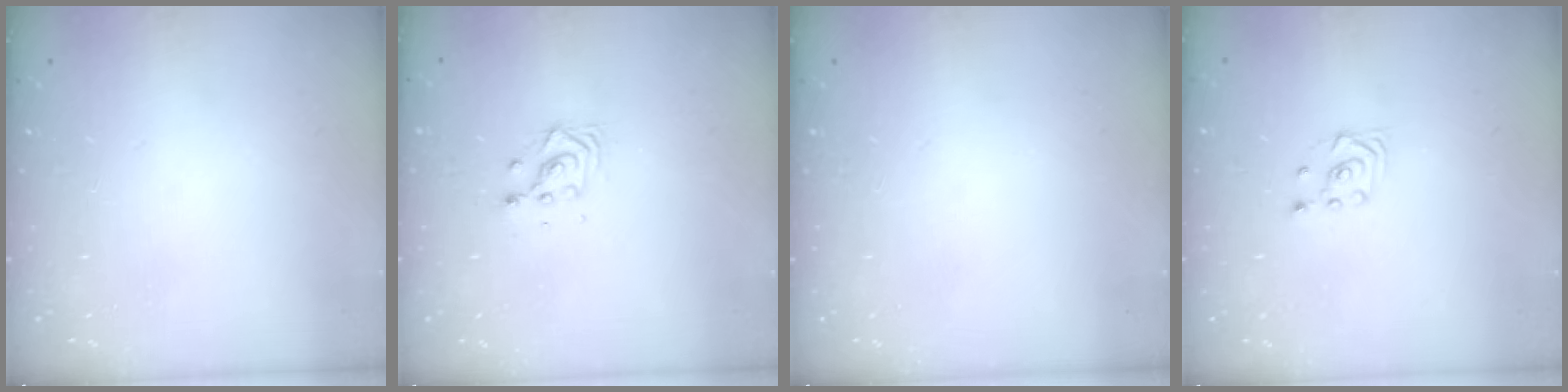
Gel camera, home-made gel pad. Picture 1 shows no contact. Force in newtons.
{"total": 3.8, "press": 3.8, "slide": 0.3}
{"total": 0.0}
{"total": 3.3, "press": 2.9, "slide": 1.5}